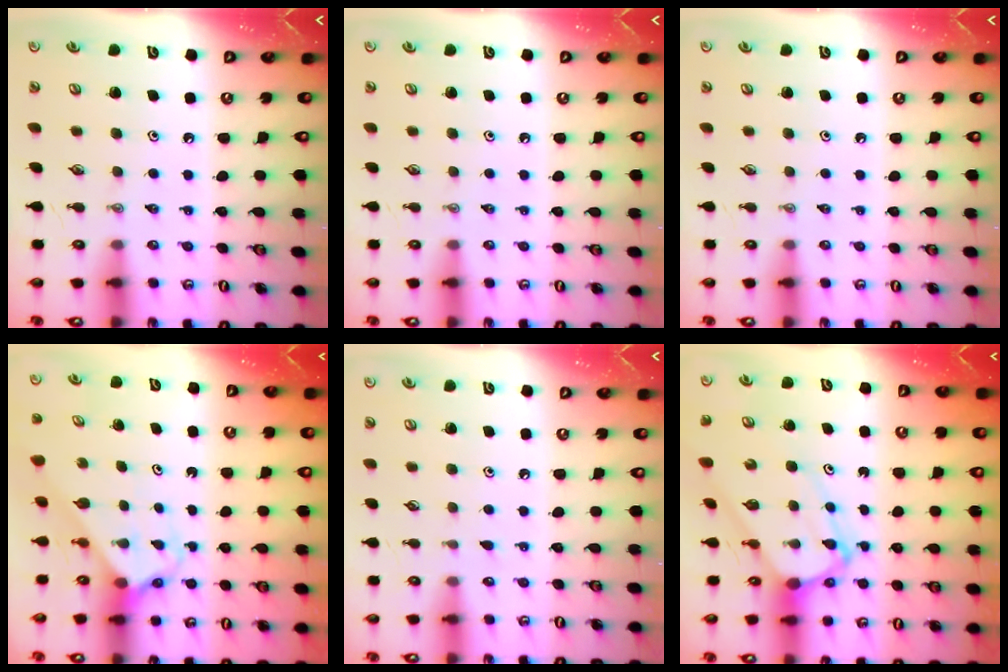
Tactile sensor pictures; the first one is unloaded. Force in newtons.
{"total": 0.0}
{"total": 0.0}
{"total": 2.6, "press": 2.6, "slide": 0.1}
{"total": 3.7, "press": 3.7, "slide": 0.5}
{"total": 8.0, "press": 8.0, "slide": 0.7}